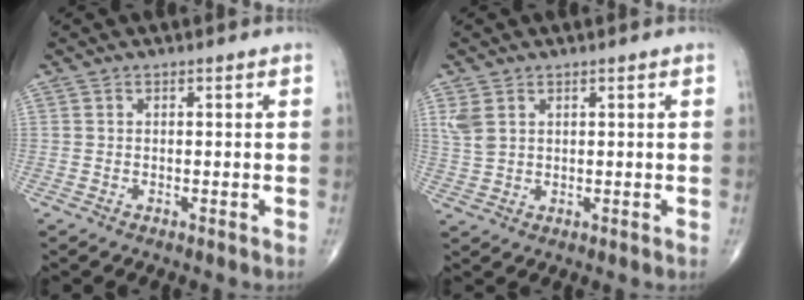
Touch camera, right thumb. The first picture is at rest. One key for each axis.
{"total": 3.5, "fx": 1.6, "fy": 2.2, "fz": 2.1, "tx": -0.047, "ty": -0.001, "tz": 0.045}